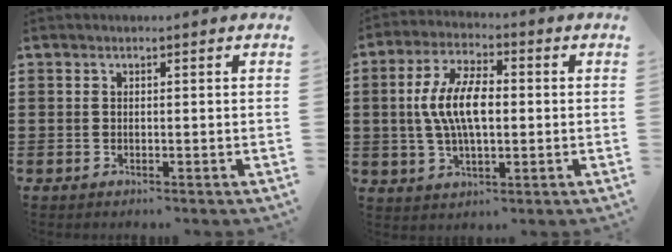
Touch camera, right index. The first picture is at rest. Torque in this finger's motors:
{"motor_torque": [1.35, 0.17, 1.04, 0.21]}